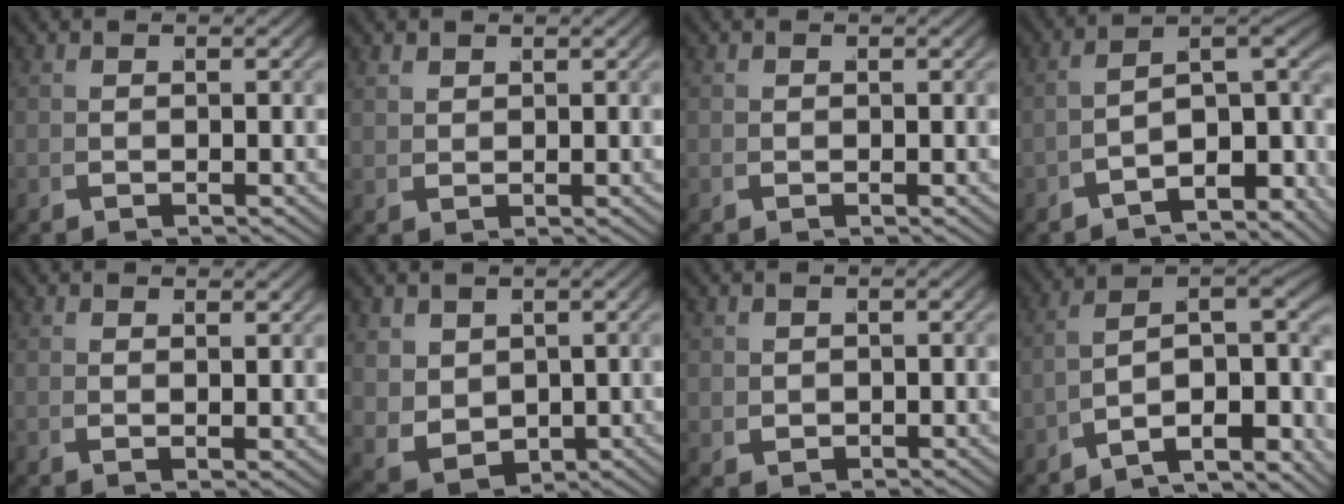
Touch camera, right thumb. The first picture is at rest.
{"total": 1.3, "force": [1.3, 0.2, 0.2], "torque": [0.003, 0.003, 0.032]}
{"total": 0.5, "force": [0.2, 0.5, 0.1], "torque": [-0.003, -0.004, 0.005]}
{"total": 9.2, "force": [-2.6, 5.5, 7.0], "torque": [-0.106, -0.016, -0.038]}
{"total": 1.4, "force": [1.2, -0.1, 0.6], "torque": [-0.008, 0.000, 0.025]}
{"total": 6.5, "force": [-0.6, 5.2, 3.8], "torque": [-0.096, -0.047, 0.021]}
{"total": 1.4, "force": [0.5, 1.1, 0.7], "torque": [-0.012, -0.009, 0.022]}
{"total": 13.3, "force": [-2.6, 9.1, 9.4], "torque": [-0.161, -0.042, -0.039]}